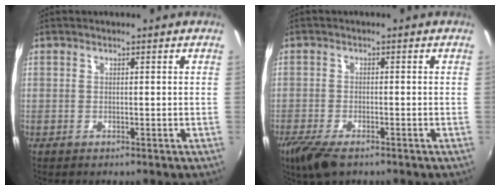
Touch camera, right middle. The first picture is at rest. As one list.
[{"total": 7.1, "force": [-5.0, 2.5, 4.4], "torque": [-0.111, -0.030, -0.094]}]